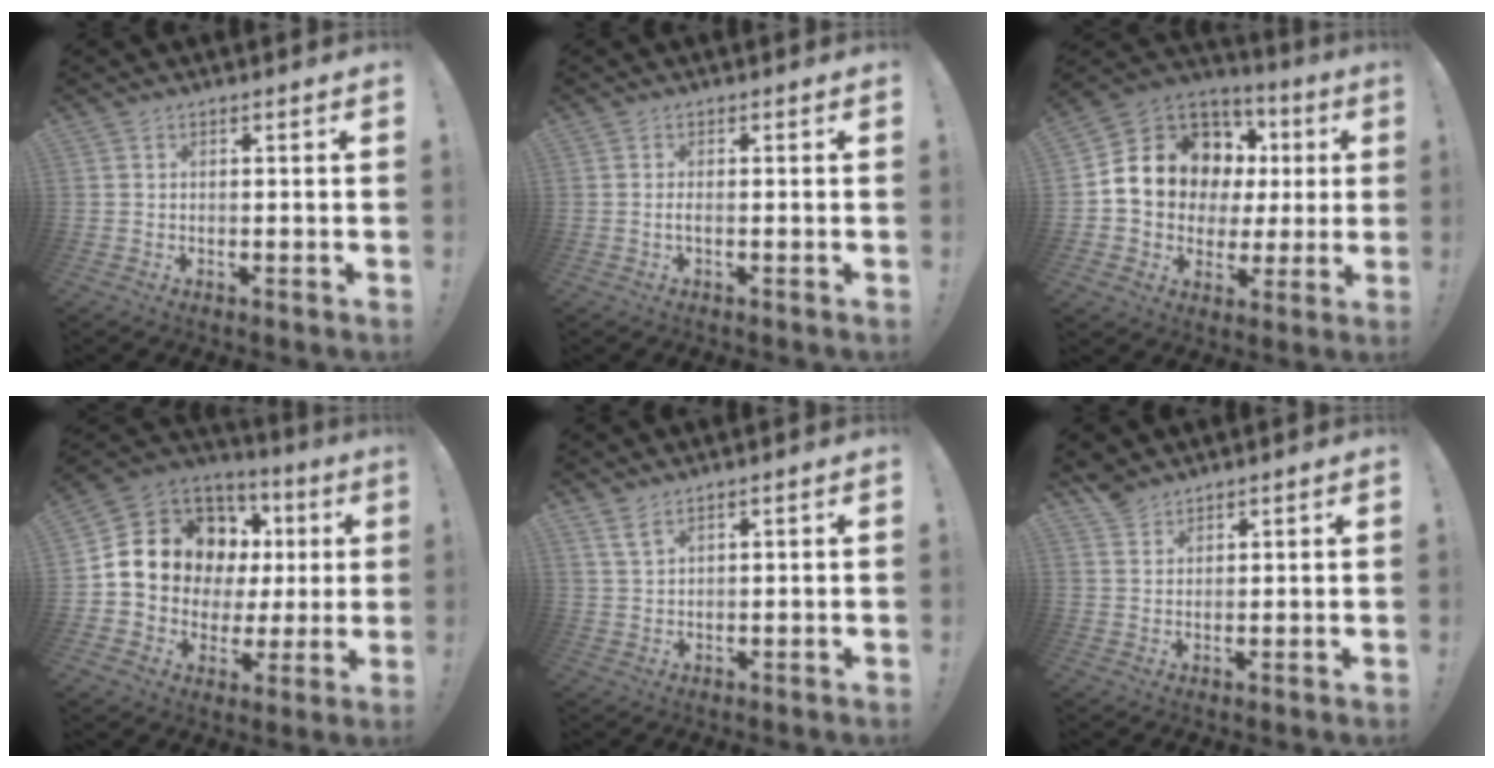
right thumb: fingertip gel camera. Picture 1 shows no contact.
{"total": 1.2, "force": [-0.4, 0.1, 1.1], "torque": [-0.022, 0.002, -0.008]}
{"total": 14.1, "force": [4.4, 11.9, 6.0], "torque": [-0.091, -0.028, 0.104]}
{"total": 13.0, "force": [4.6, 11.0, 5.1], "torque": [-0.076, -0.034, 0.107]}
{"total": 3.7, "force": [2.7, 1.1, 2.4], "torque": [-0.045, -0.012, 0.048]}
{"total": 4.4, "force": [3.7, 2.1, 0.9], "torque": [-0.012, -0.019, 0.072]}